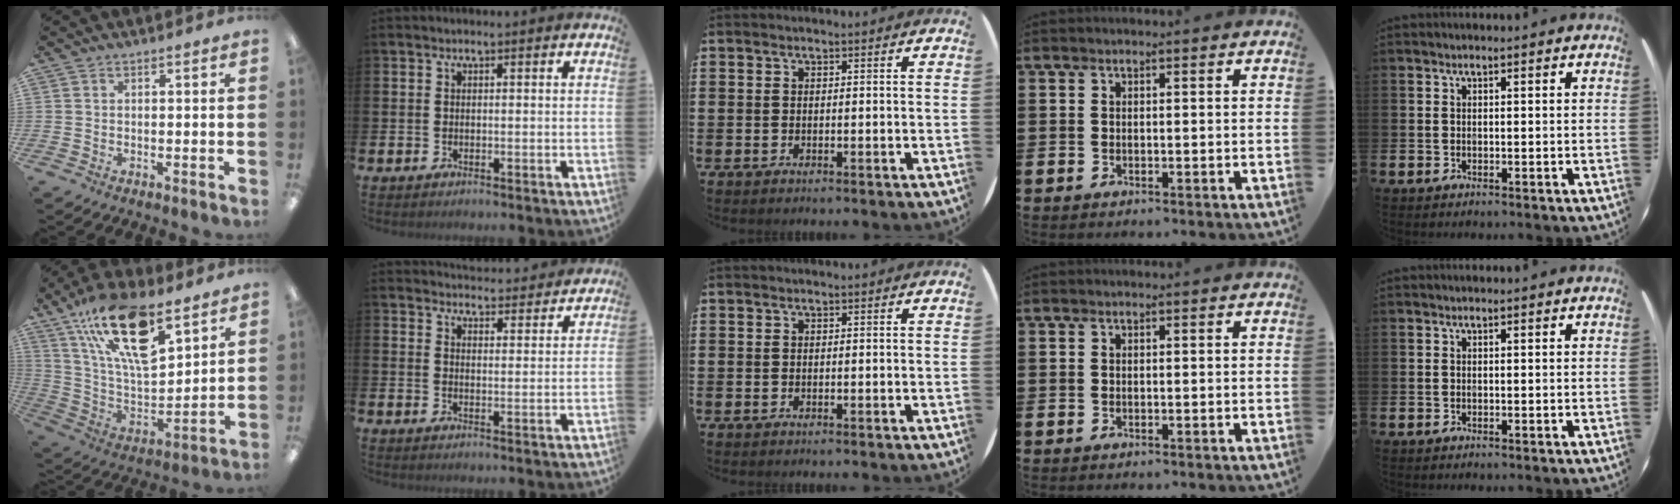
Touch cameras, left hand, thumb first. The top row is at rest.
{"thumb": {"total": 22.8, "force": [14.4, 8.8, 15.3], "torque": [-0.282, -0.079, 0.246]}, "index": {"total": 4.3, "force": [4.3, 0.5, -0.2], "torque": [0.003, -0.035, 0.073]}}